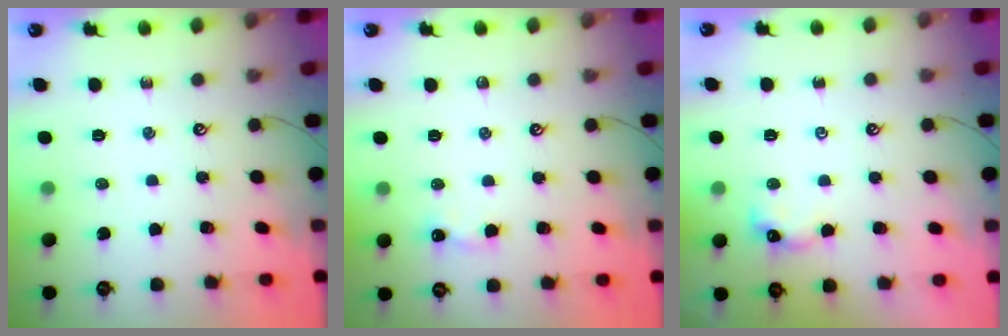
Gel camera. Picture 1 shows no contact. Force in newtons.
{"total": 4.5, "press": 4.5, "slide": 0.6}
{"total": 2.9, "press": 2.9, "slide": 0.3}